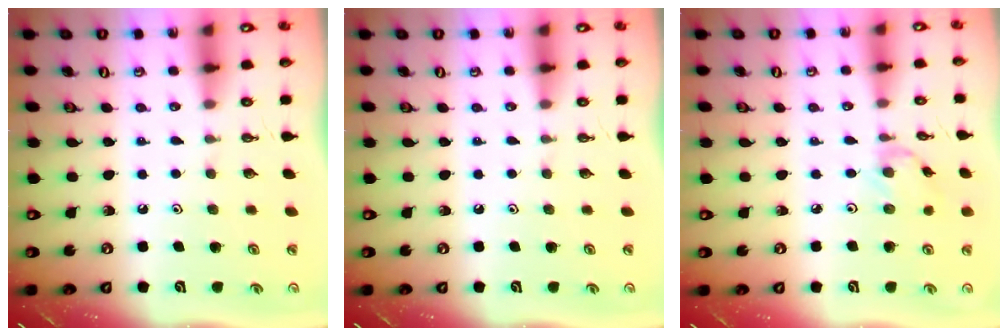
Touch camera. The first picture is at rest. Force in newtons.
{"total": 0.0}
{"total": 1.0, "press": 1.0, "slide": 0.3}